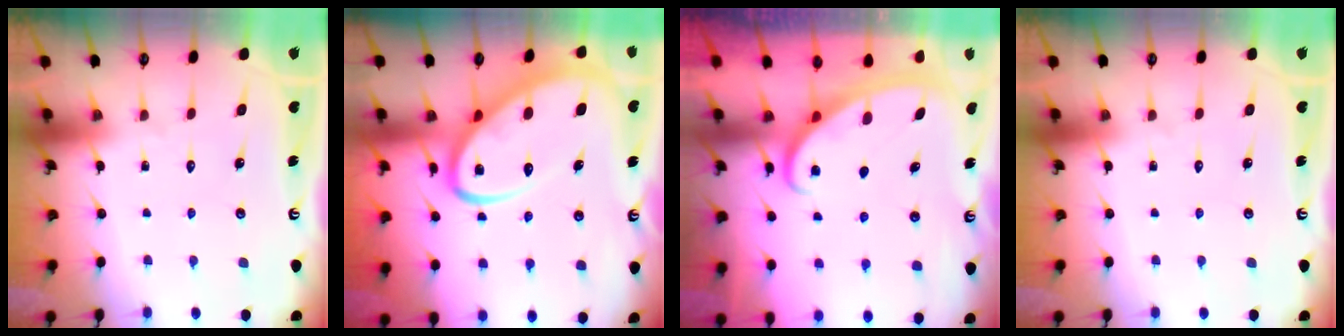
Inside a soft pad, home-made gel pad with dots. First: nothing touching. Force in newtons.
{"total": 11.5, "press": 11.4, "slide": 1.1}
{"total": 2.6, "press": 2.6, "slide": 0.4}
{"total": 0.0}